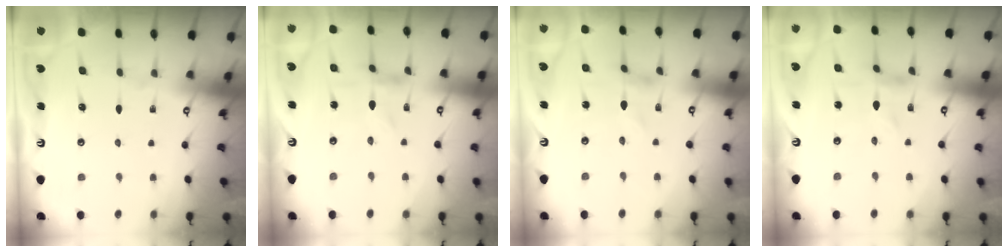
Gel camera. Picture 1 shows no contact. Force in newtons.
{"total": 0.0}
{"total": 0.8, "press": 0.8, "slide": 0.1}
{"total": 0.5, "press": 0.5, "slide": 0.2}